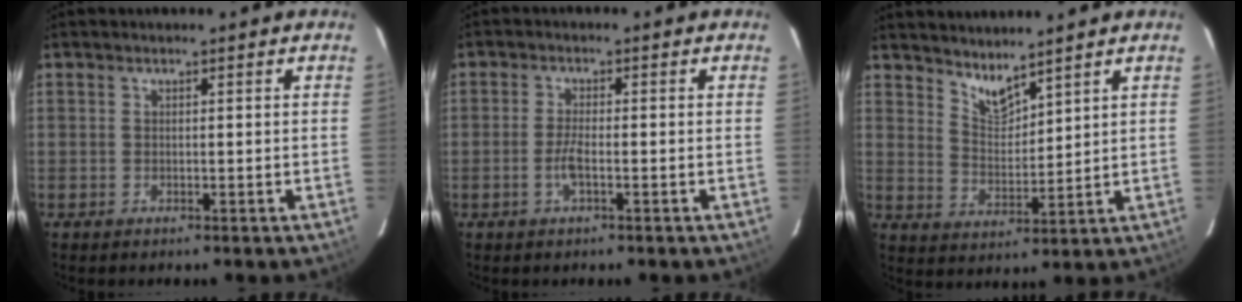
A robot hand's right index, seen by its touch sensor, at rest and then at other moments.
{"total": 2.7, "force": [-1.0, 0.4, 2.4], "torque": [-0.052, 0.002, -0.021]}
{"total": 5.4, "force": [4.8, 1.2, 2.2], "torque": [-0.035, -0.008, 0.092]}